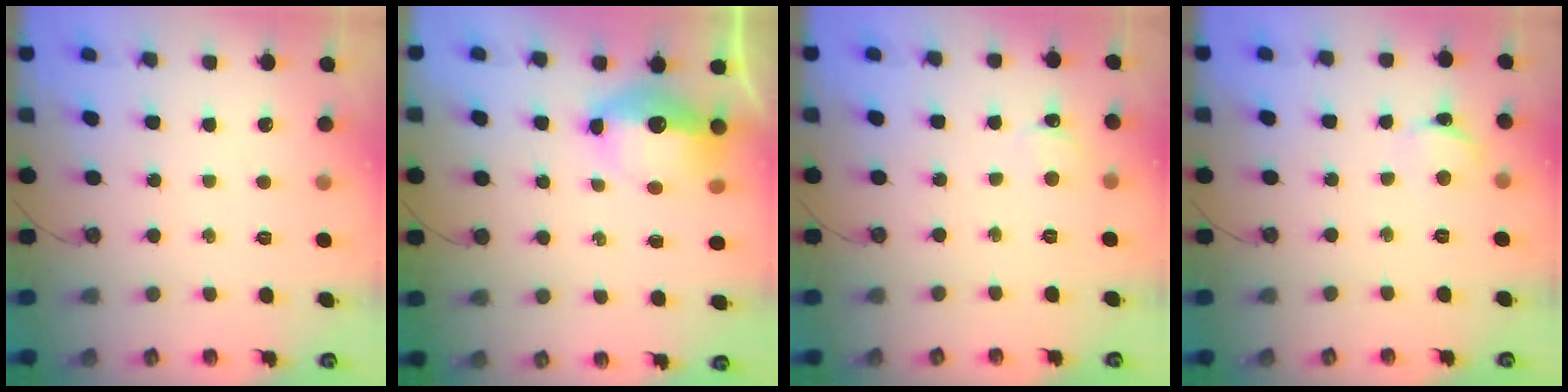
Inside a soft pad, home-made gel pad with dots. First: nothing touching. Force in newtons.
{"total": 14.5, "press": 12.7, "slide": 6.9}
{"total": 2.4, "press": 2.4, "slide": 0.3}
{"total": 3.6, "press": 3.6, "slide": 0.2}